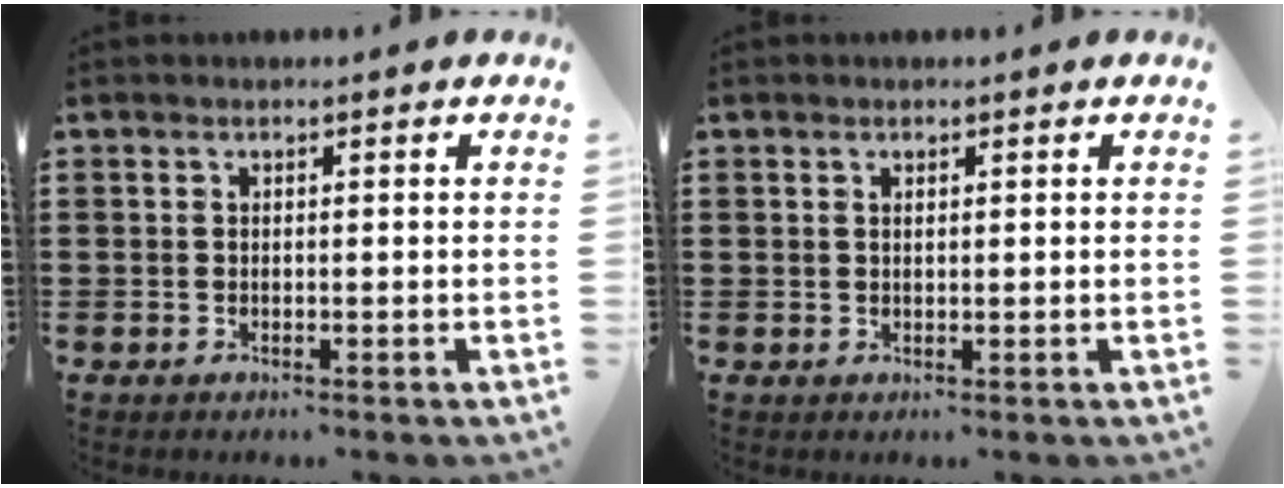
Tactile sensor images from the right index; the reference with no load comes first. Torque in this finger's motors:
{"motor_torque": [-0.20, 0.46, -0.01, -0.01]}